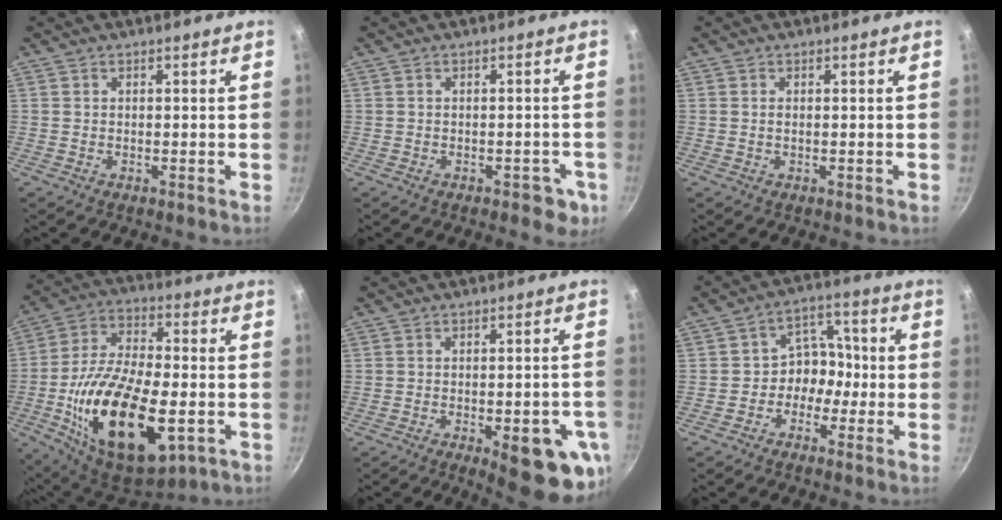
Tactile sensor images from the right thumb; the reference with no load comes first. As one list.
[{"total": 4.3, "force": [-1.9, 2.5, 2.9], "torque": [-0.013, 0.020, -0.010]}, {"total": 0.7, "force": [0.0, 0.4, 0.6], "torque": [-0.010, 0.002, 0.000]}, {"total": 27.1, "force": [-6.8, 13.3, 22.6], "torque": [-0.387, 0.015, -0.106]}, {"total": 13.8, "force": [-5.2, 4.8, 11.8], "torque": [-0.116, 0.010, -0.061]}, {"total": 7.3, "force": [-2.2, 5.9, 3.6], "torque": [-0.003, 0.041, -0.047]}]